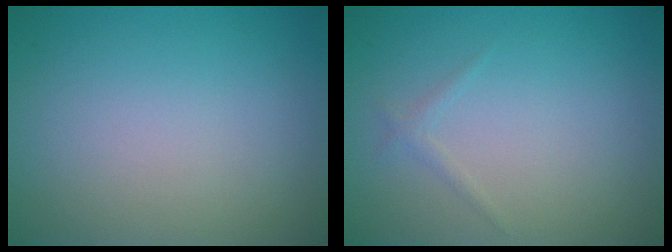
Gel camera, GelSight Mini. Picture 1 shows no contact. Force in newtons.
{"total": 0.7, "press": 0.7, "slide": 0.0}